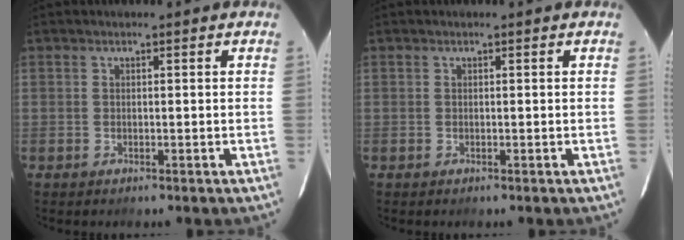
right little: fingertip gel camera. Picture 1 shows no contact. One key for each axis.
{"total": 0.0}